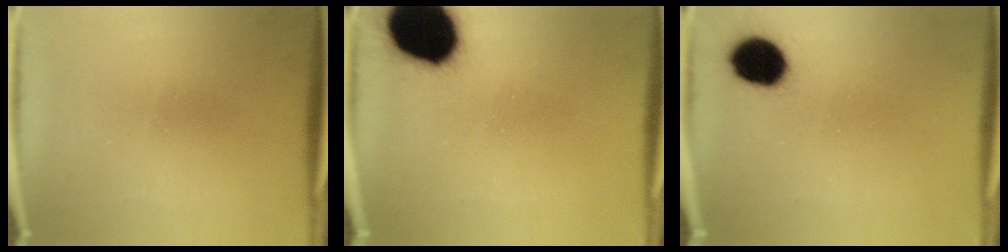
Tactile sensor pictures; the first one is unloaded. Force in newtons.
{"total": 17.7}
{"total": 9.1}